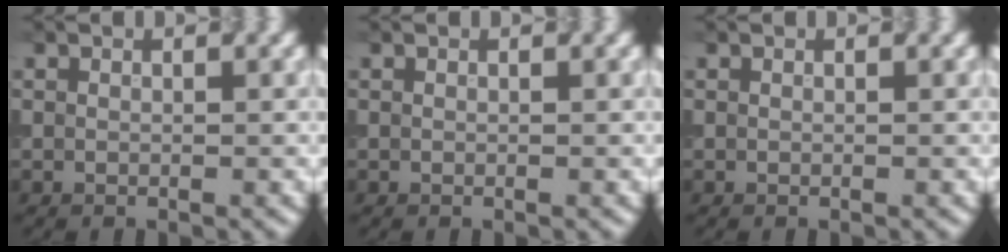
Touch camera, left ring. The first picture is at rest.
{"total": 0.0}
{"total": 0.0}